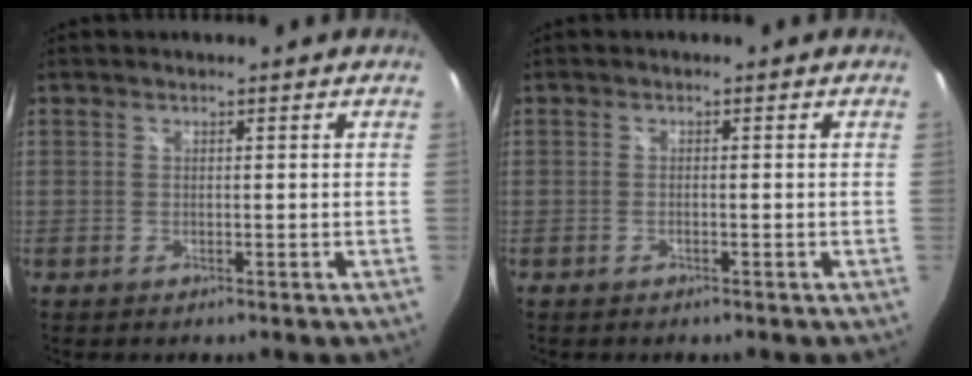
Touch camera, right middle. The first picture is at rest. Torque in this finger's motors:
{"motor_torque": [-0.17, 0.10, -0.01, 0.00]}